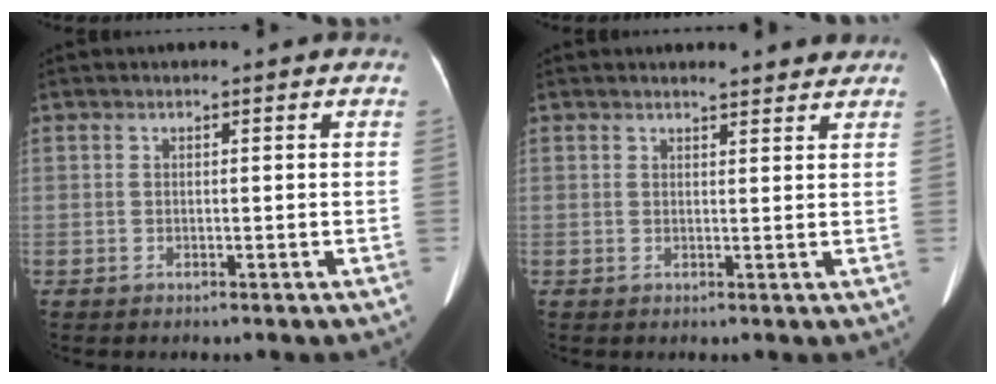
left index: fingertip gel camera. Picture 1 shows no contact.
{"total": 3.2, "force": [3.0, 0.6, 0.8], "torque": [-0.015, 0.003, 0.034]}